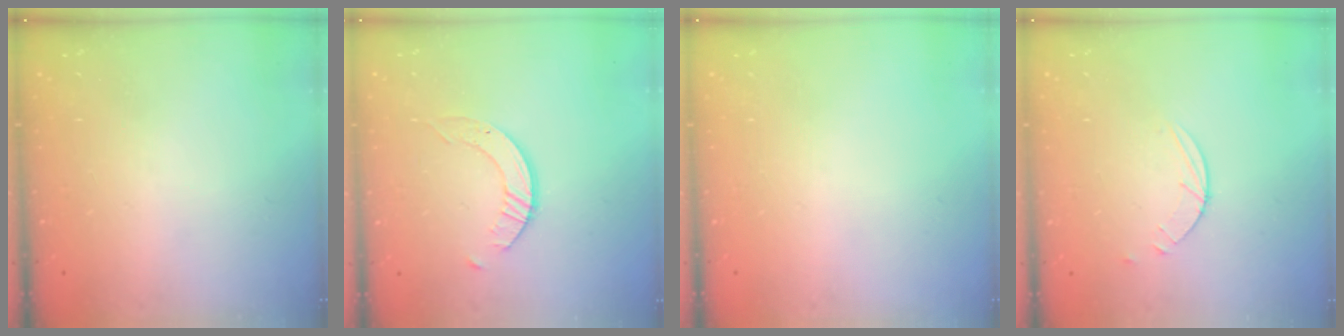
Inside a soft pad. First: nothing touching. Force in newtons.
{"total": 2.9, "press": 2.9, "slide": 0.3}
{"total": 0.0}
{"total": 2.5, "press": 2.4, "slide": 0.3}